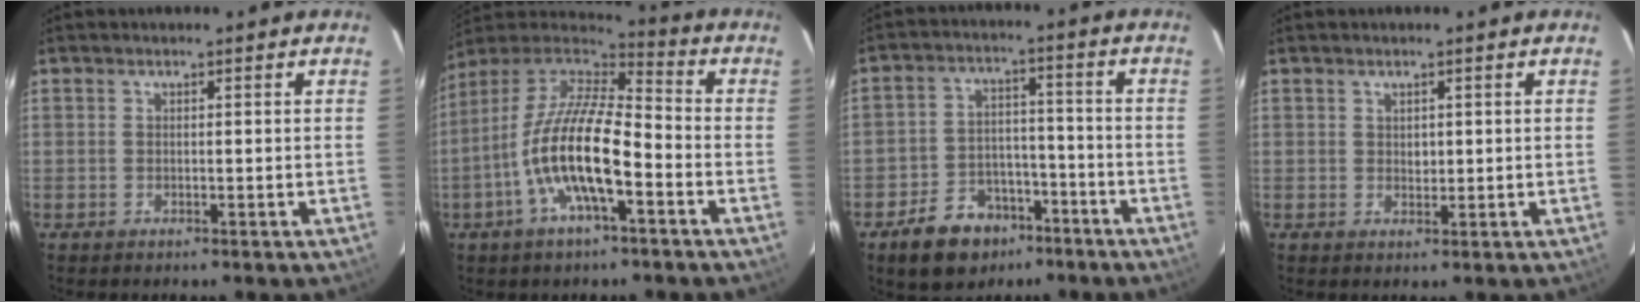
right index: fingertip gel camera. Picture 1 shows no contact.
{"total": 16.9, "force": [-5.8, 5.2, 15.0], "torque": [-0.289, -0.009, -0.114]}
{"total": 12.0, "force": [-7.7, 7.7, 4.9], "torque": [-0.114, 0.022, -0.105]}
{"total": 1.4, "force": [0.6, 1.1, 0.7], "torque": [-0.007, 0.003, 0.013]}